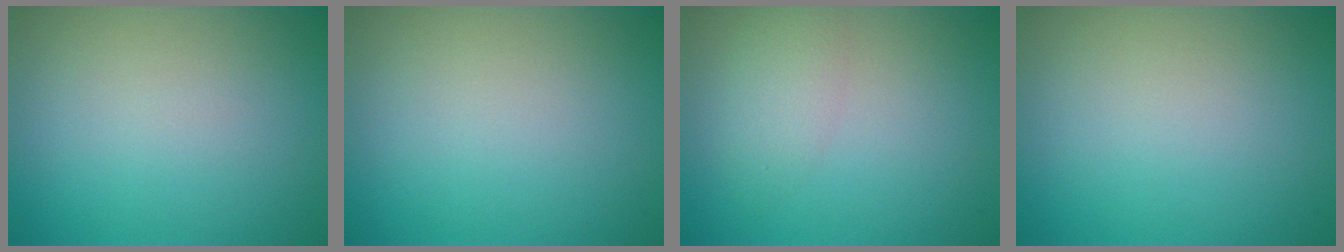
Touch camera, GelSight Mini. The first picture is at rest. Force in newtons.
{"total": 0.0}
{"total": 2.3, "press": 2.3, "slide": 0.1}
{"total": 0.0}